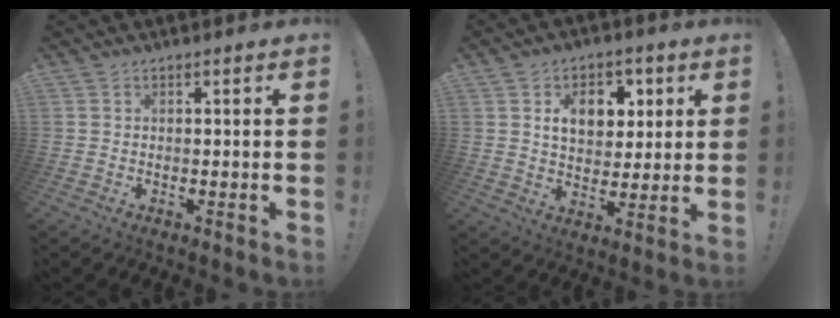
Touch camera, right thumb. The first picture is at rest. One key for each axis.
{"total": 10.4, "fx": 3.9, "fy": 7.7, "fz": 5.8, "tx": -0.082, "ty": -0.011, "tz": 0.071}